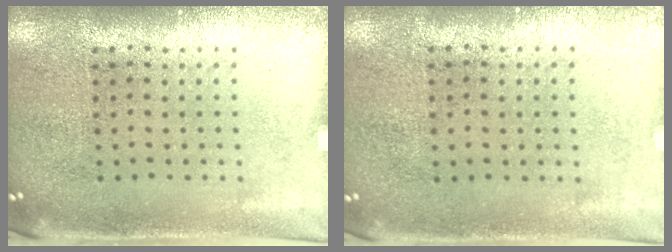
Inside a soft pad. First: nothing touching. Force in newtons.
{"total": 0.0}